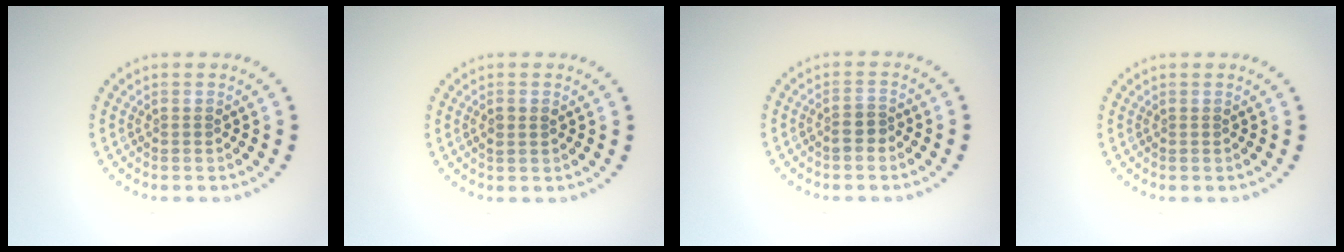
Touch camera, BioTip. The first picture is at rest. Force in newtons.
{"total": 1.0, "press": 1.0, "slide": 0.1}
{"total": 1.6, "press": 1.4, "slide": 0.6}
{"total": 0.0}